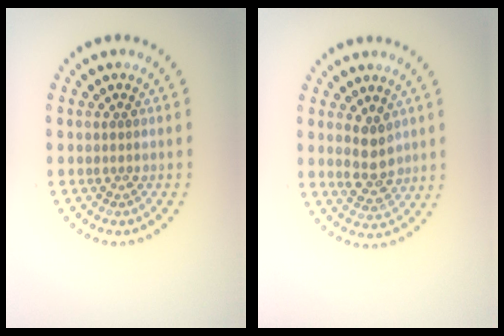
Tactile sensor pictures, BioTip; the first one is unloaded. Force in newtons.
{"total": 3.0, "press": 2.8, "slide": 0.9}